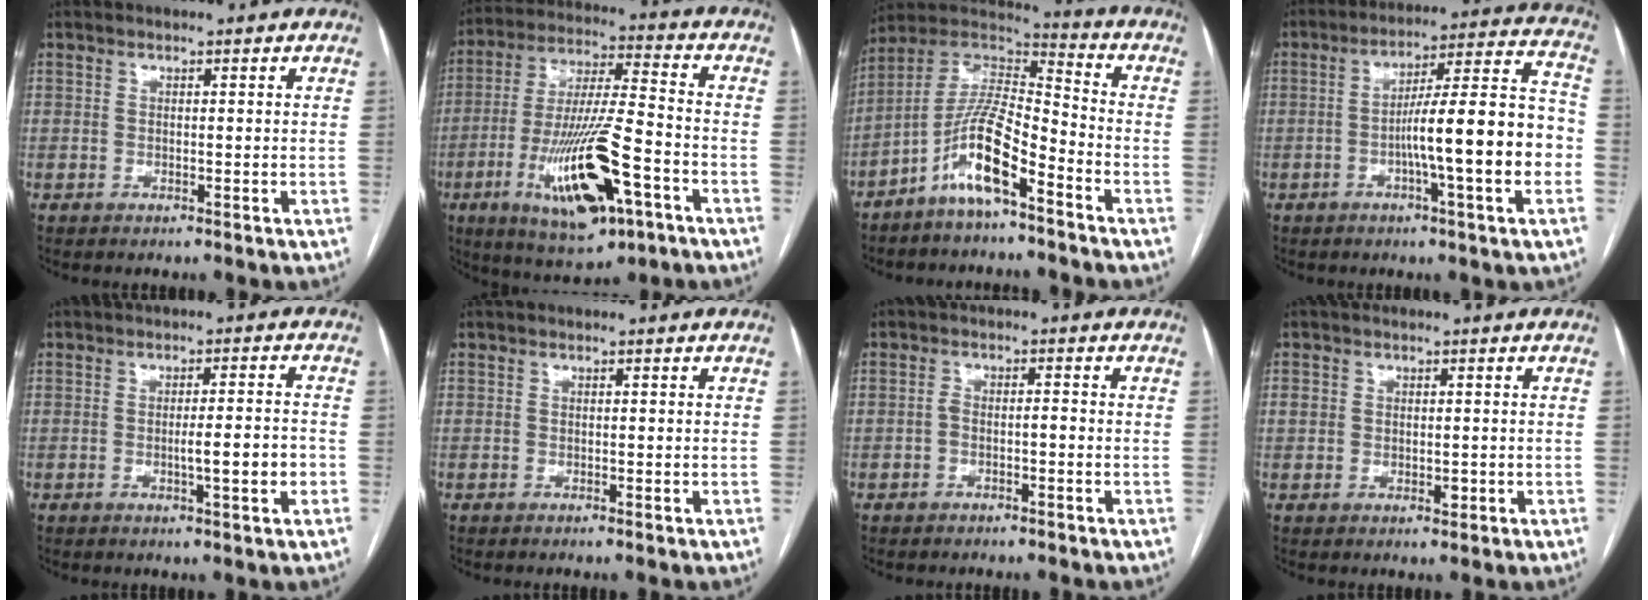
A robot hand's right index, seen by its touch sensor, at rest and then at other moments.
{"total": 18.3, "force": [-7.4, 3.6, 16.3], "torque": [-0.325, -0.021, -0.119]}
{"total": 12.6, "force": [-7.0, 2.6, 10.2], "torque": [-0.200, 0.008, -0.133]}
{"total": 15.9, "force": [-3.6, 0.5, 15.5], "torque": [-0.230, 0.022, -0.057]}
{"total": 5.2, "force": [-1.4, 0.3, 4.9], "torque": [-0.075, 0.001, -0.016]}
{"total": 0.0}
{"total": 2.0, "force": [-0.9, 0.7, 1.6], "torque": [-0.028, 0.014, -0.014]}
{"total": 2.8, "force": [-0.2, 2.3, 1.7], "torque": [-0.023, 0.006, 0.003]}